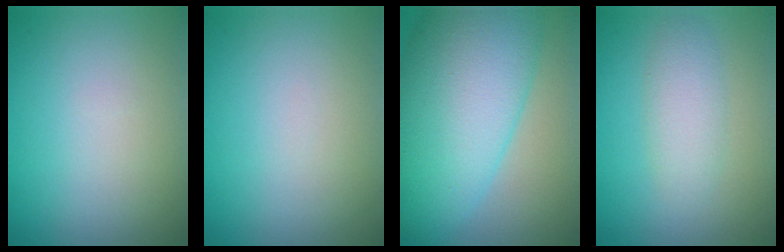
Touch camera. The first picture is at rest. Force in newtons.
{"total": 0.0}
{"total": 13.3, "press": 13.3, "slide": 0.3}
{"total": 2.5, "press": 2.5, "slide": 0.0}